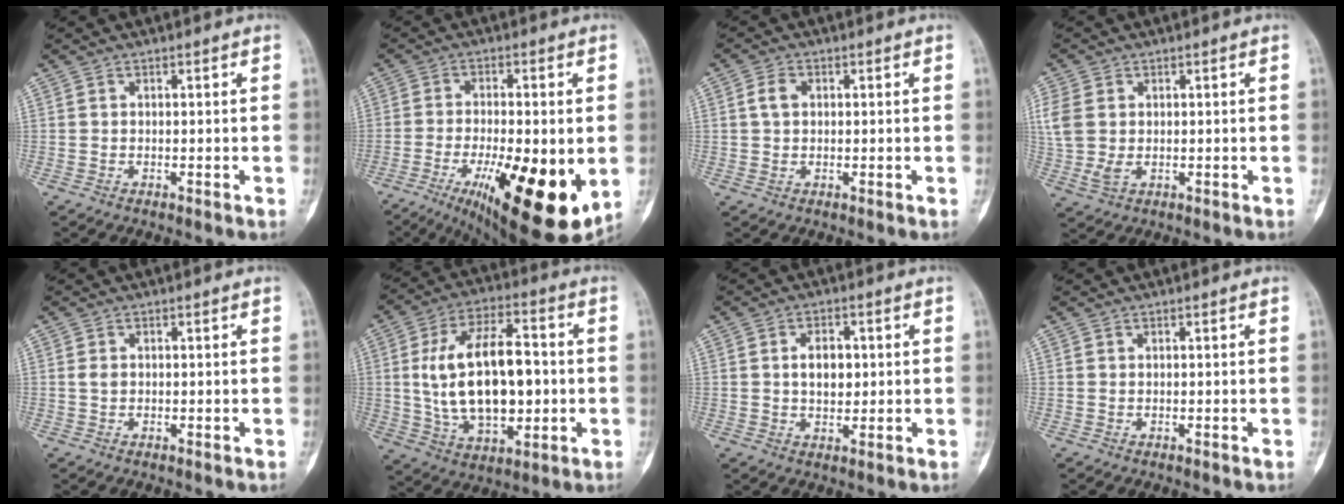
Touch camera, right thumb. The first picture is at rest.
{"total": 21.1, "force": [-5.9, 6.7, 19.1], "torque": [-0.255, -0.024, -0.070]}
{"total": 3.1, "force": [0.6, 2.2, 2.1], "torque": [-0.038, 0.004, 0.011]}
{"total": 8.9, "force": [1.3, 6.6, 5.9], "torque": [-0.154, -0.003, 0.035]}
{"total": 1.0, "force": [0.2, 0.8, 0.5], "torque": [-0.006, 0.002, 0.004]}
{"total": 20.0, "force": [0.3, 10.9, 16.7], "torque": [-0.271, 0.013, 0.014]}
{"total": 5.4, "force": [0.8, 3.5, 4.0], "torque": [-0.045, -0.004, 0.012]}
{"total": 0.0}